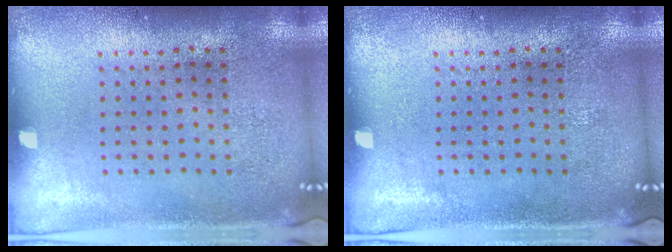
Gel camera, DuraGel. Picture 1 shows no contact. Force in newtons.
{"total": 0.0}